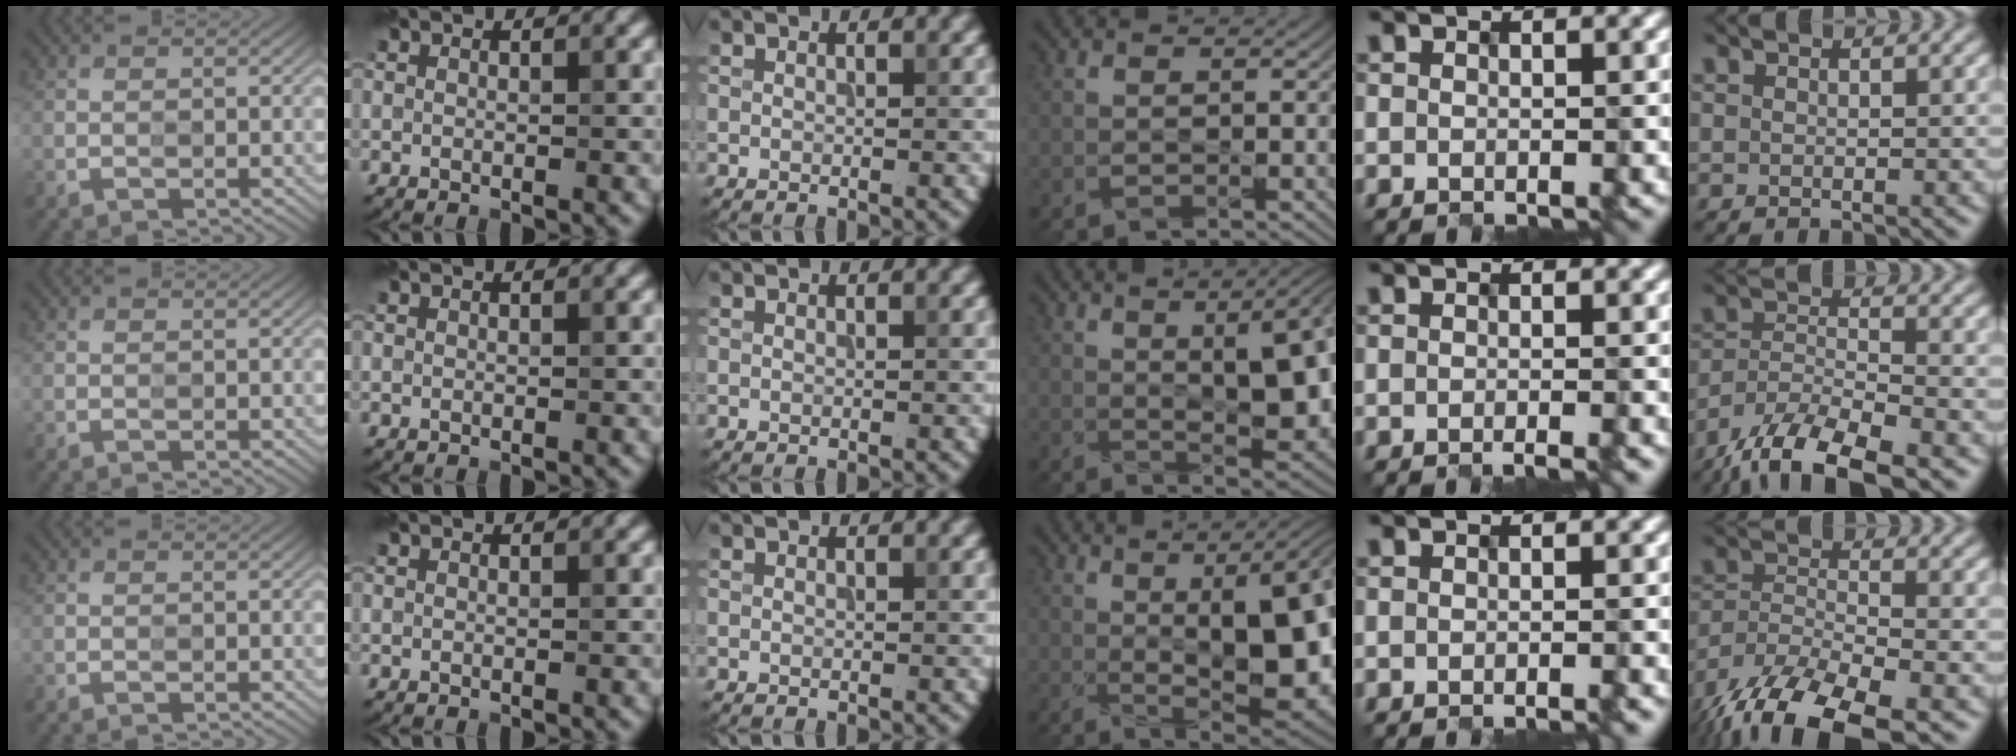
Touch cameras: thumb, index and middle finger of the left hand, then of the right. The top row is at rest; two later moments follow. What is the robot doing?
{"motion": "insert", "object": "power strip"}